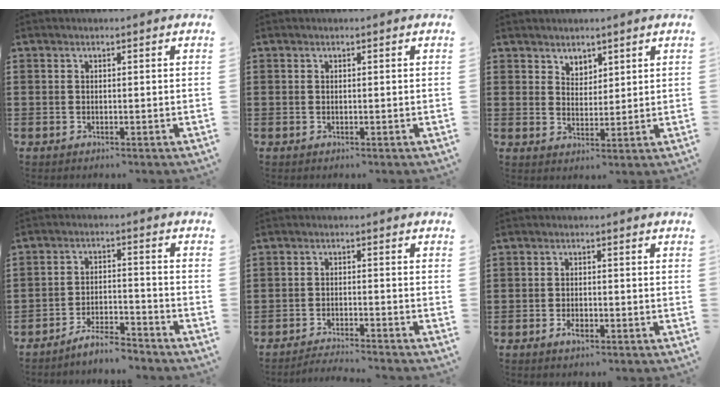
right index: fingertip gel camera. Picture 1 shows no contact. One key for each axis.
{"total": 0.0}
{"total": 3.3, "fx": 2.8, "fy": 1.8, "fz": 0.0, "tx": -0.010, "ty": 0.002, "tz": 0.053}
{"total": 5.0, "fx": -4.7, "fy": 0.5, "fz": 1.5, "tx": -0.033, "ty": 0.006, "tz": -0.093}
{"total": 2.3, "fx": -2.3, "fy": -0.2, "fz": 0.3, "tx": -0.008, "ty": 0.000, "tz": -0.049}
{"total": 1.9, "fx": -0.8, "fy": 0.9, "fz": 1.5, "tx": -0.028, "ty": 0.001, "tz": -0.015}